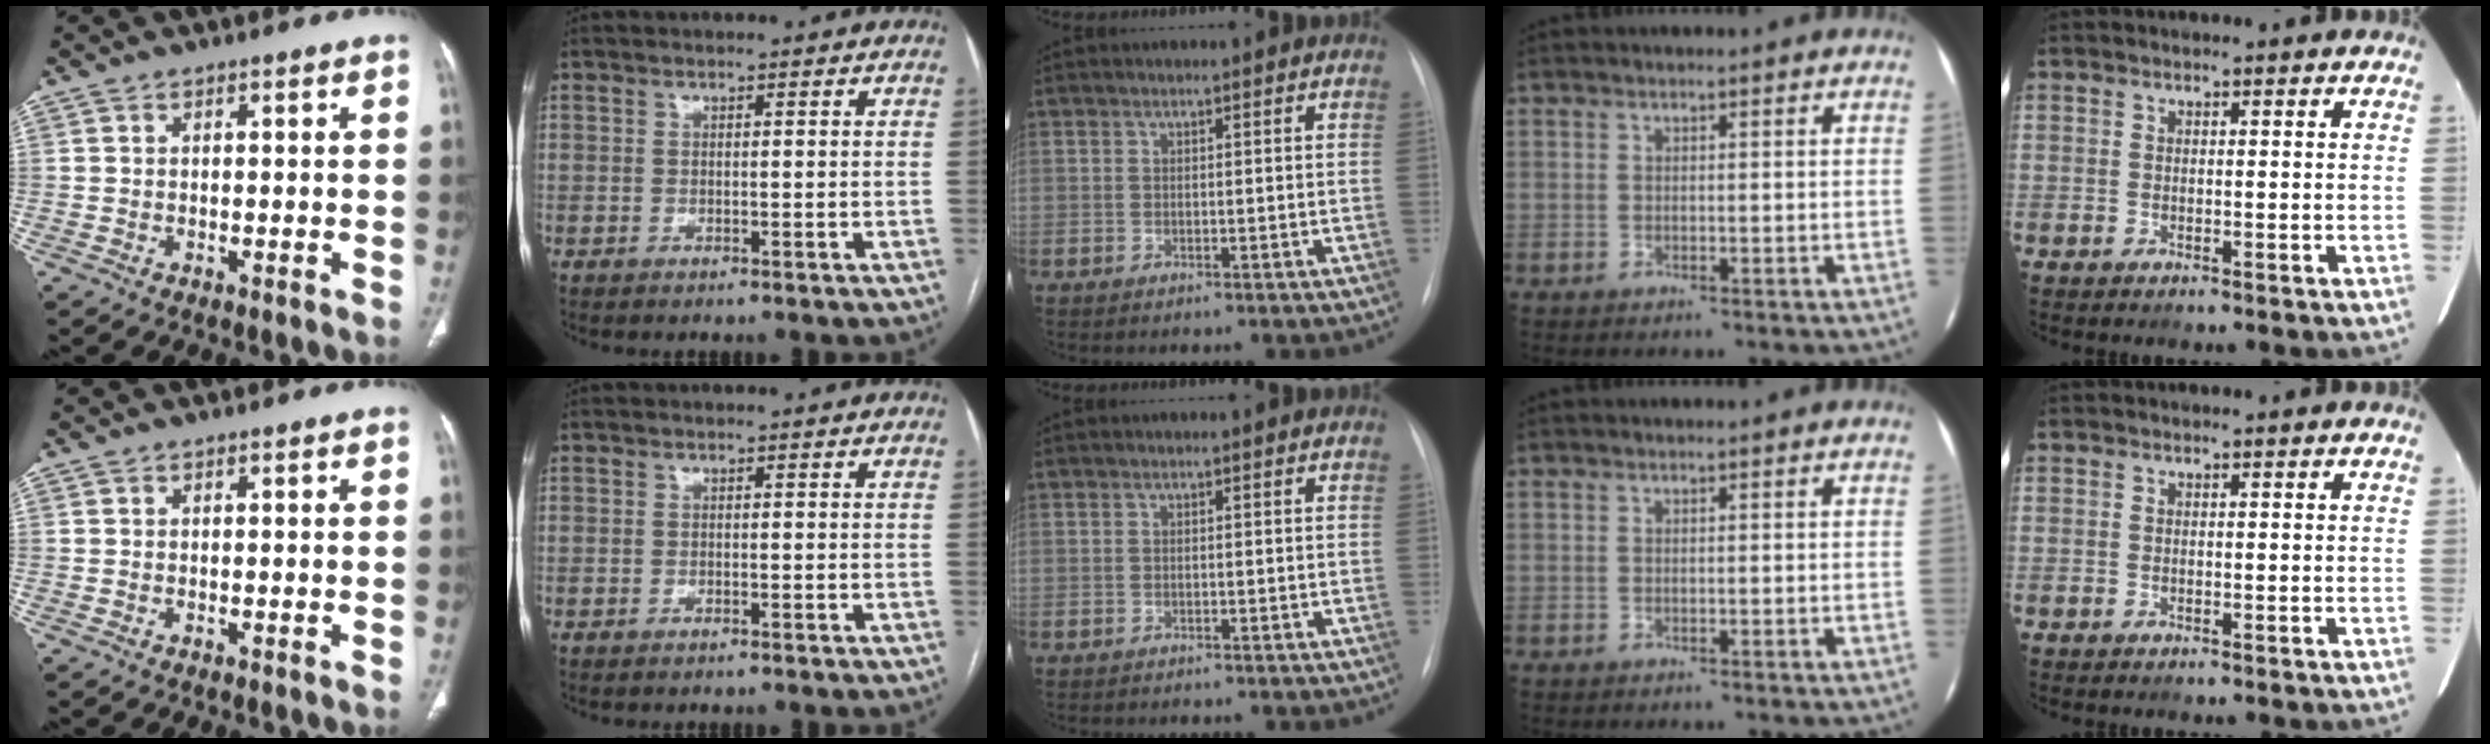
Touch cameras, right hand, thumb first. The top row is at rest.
{"middle": {"total": 0.8, "force": [-0.8, 0.3, 0.2], "torque": [-0.007, -0.001, -0.011]}}